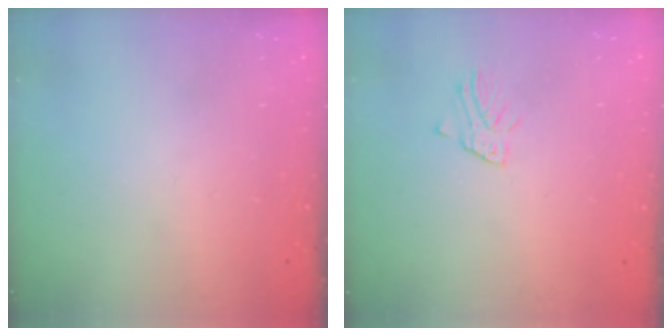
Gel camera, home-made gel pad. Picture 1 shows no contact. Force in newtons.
{"total": 2.0, "press": 2.0, "slide": 0.2}